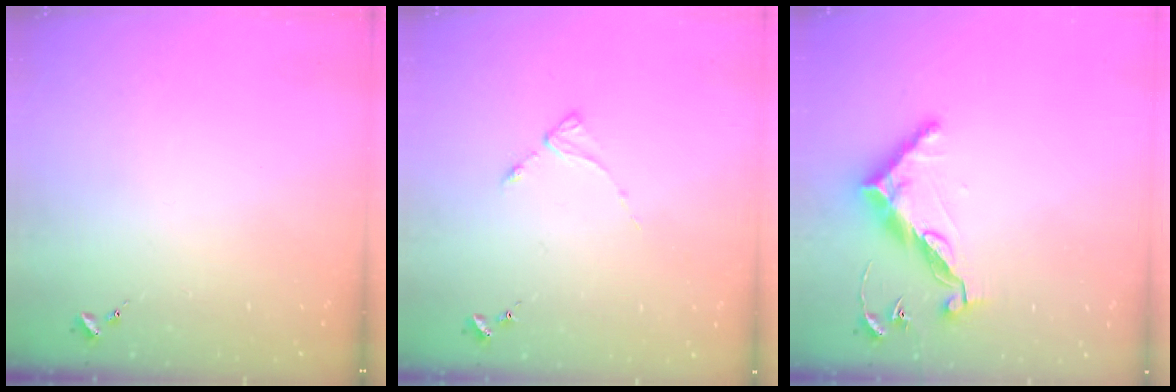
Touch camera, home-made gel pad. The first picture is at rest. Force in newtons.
{"total": 2.9, "press": 2.8, "slide": 0.4}
{"total": 12.1, "press": 12.0, "slide": 0.4}